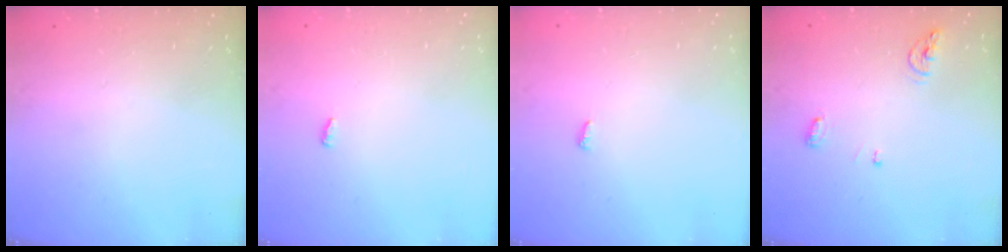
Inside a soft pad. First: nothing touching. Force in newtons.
{"total": 2.9, "press": 2.6, "slide": 1.3}
{"total": 2.8, "press": 2.8, "slide": 0.5}
{"total": 6.5, "press": 6.5, "slide": 0.5}